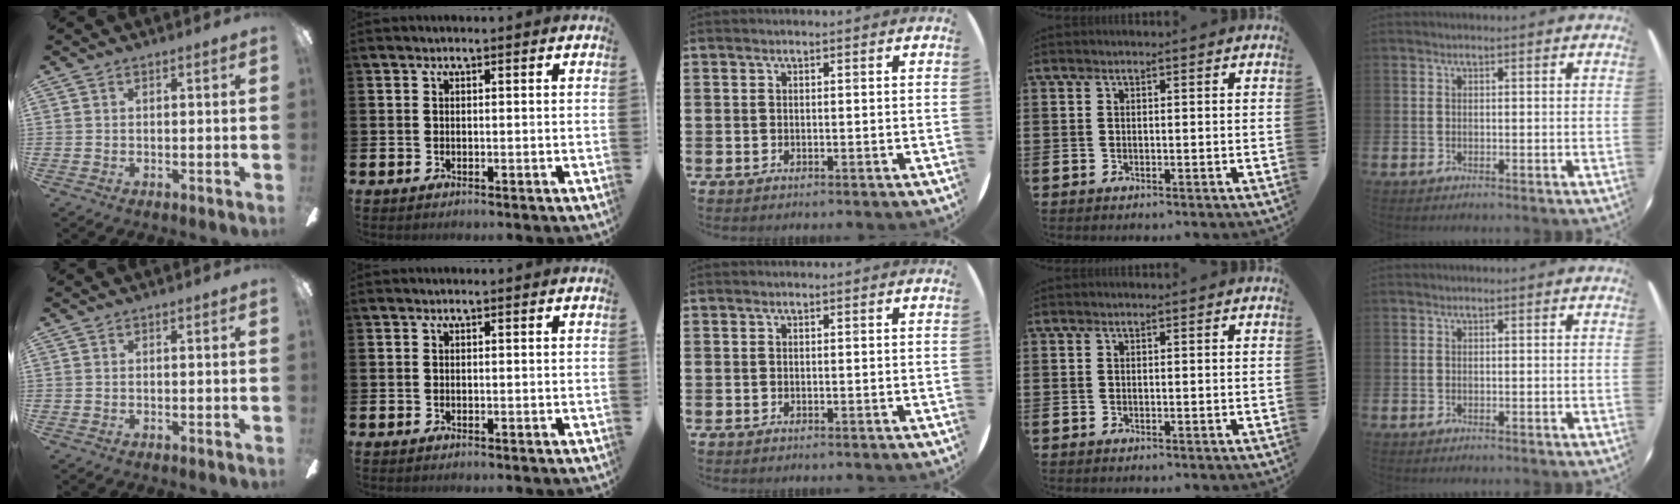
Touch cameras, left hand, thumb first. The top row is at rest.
{}